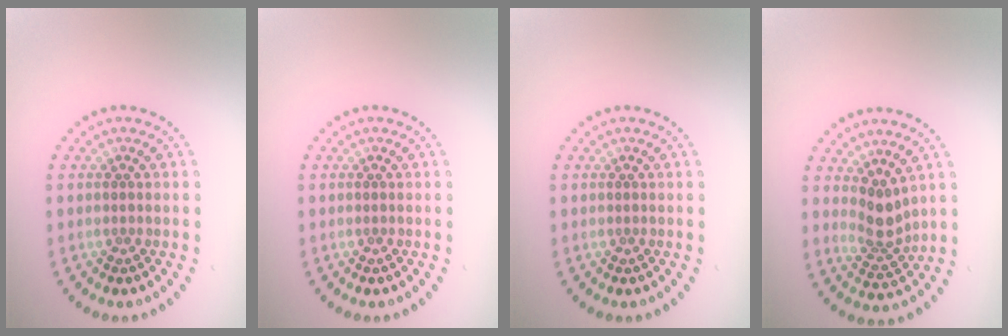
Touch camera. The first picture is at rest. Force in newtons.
{"total": 0.0}
{"total": 0.0}
{"total": 2.8, "press": 2.1, "slide": 1.9}